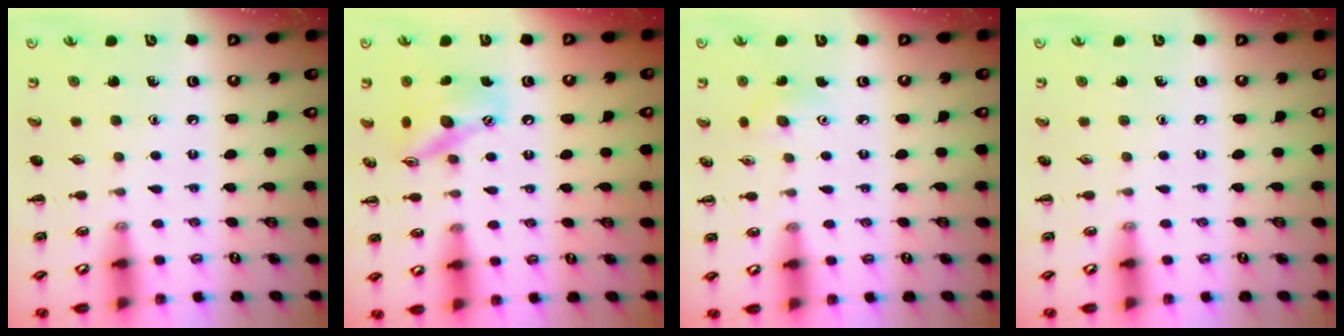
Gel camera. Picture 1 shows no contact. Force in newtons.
{"total": 13.9, "press": 13.6, "slide": 2.7}
{"total": 4.3, "press": 4.2, "slide": 1.1}
{"total": 0.0}